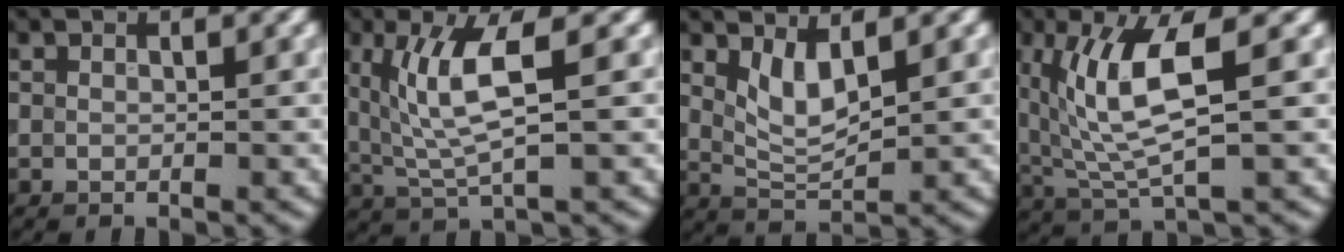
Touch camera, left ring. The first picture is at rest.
{"total": 5.6, "force": [1.3, 1.3, 5.3], "torque": [-0.114, -0.005, 0.032]}
{"total": 3.2, "force": [1.4, 1.2, 2.7], "torque": [-0.058, -0.007, 0.033]}
{"total": 7.1, "force": [1.8, 1.8, 6.6], "torque": [-0.141, -0.007, 0.038]}